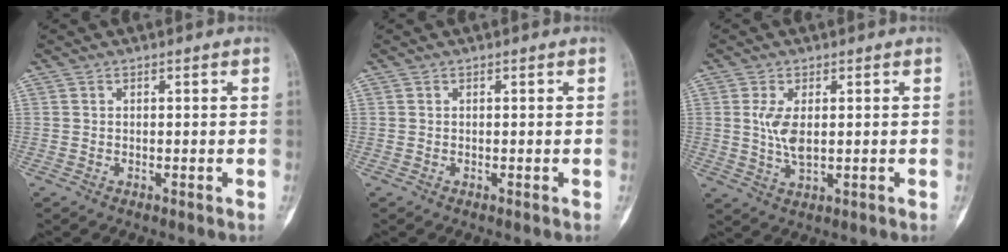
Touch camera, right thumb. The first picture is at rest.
{"total": 0.0}
{"total": 4.9, "force": [0.7, 2.5, 4.2], "torque": [-0.087, -0.009, 0.019]}